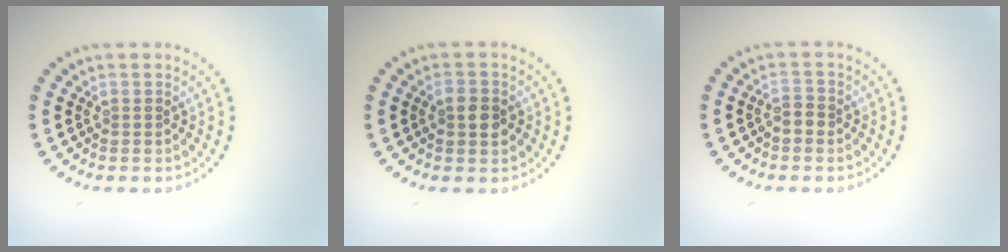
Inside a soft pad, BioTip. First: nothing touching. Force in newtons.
{"total": 2.5, "press": 2.5, "slide": 0.1}
{"total": 1.2, "press": 1.2, "slide": 0.4}